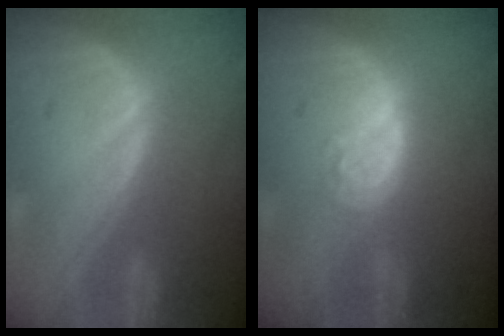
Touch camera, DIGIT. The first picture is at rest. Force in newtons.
{"total": 4.2, "press": 3.8, "slide": 1.8}